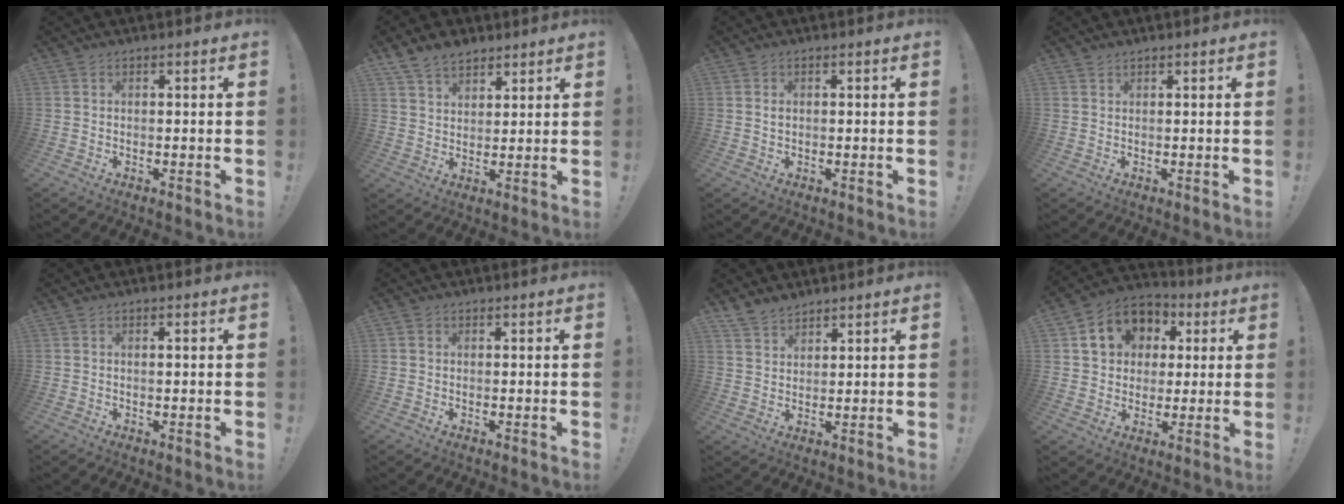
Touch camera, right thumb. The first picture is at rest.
{"total": 7.9, "force": [6.0, 4.4, 2.6], "torque": [-0.054, -0.029, 0.119]}
{"total": 0.9, "force": [0.3, 0.6, 0.6], "torque": [-0.004, 0.000, 0.003]}
{"total": 0.9, "force": [0.8, 0.3, 0.1], "torque": [-0.002, -0.002, 0.016]}
{"total": 0.8, "force": [0.1, -0.1, 0.8], "torque": [-0.009, -0.002, 0.001]}
{"total": 0.5, "force": [0.1, 0.5, 0.1], "torque": [0.000, 0.001, 0.003]}
{"total": 5.4, "force": [4.8, 2.3, 1.0], "torque": [-0.028, -0.029, 0.093]}
{"total": 12.6, "force": [4.2, 10.7, 5.2], "torque": [-0.076, -0.011, 0.088]}